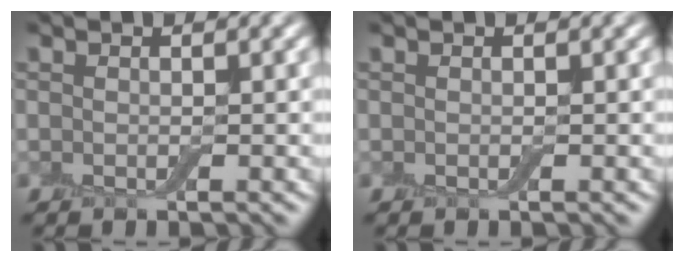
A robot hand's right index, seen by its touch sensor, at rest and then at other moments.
{"total": 0.0}